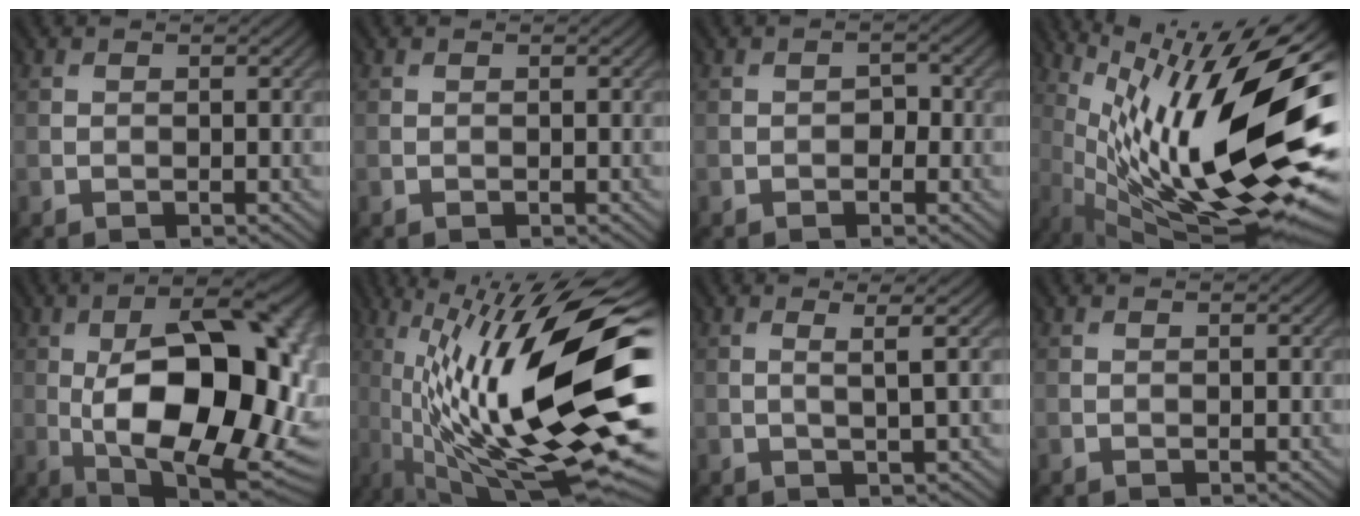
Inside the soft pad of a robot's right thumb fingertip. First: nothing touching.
{"total": 0.0}
{"total": 1.1, "force": [-0.6, 0.9, 0.4], "torque": [0.002, 0.001, -0.008]}
{"total": 19.7, "force": [0.6, 6.2, 18.7], "torque": [-0.319, 0.006, 0.016]}
{"total": 18.2, "force": [-1.0, 8.2, 16.2], "torque": [-0.250, 0.014, -0.022]}
{"total": 18.9, "force": [-2.4, 5.4, 17.9], "torque": [-0.312, -0.002, -0.047]}
{"total": 1.4, "force": [0.2, -0.2, 1.4], "torque": [-0.019, 0.010, -0.001]}
{"total": 0.0}